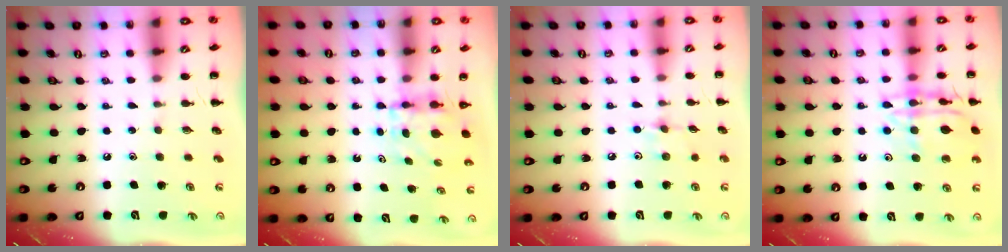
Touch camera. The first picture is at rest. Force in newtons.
{"total": 3.9, "press": 3.9, "slide": 0.3}
{"total": 5.9, "press": 5.7, "slide": 1.6}
{"total": 14.6, "press": 14.5, "slide": 1.4}